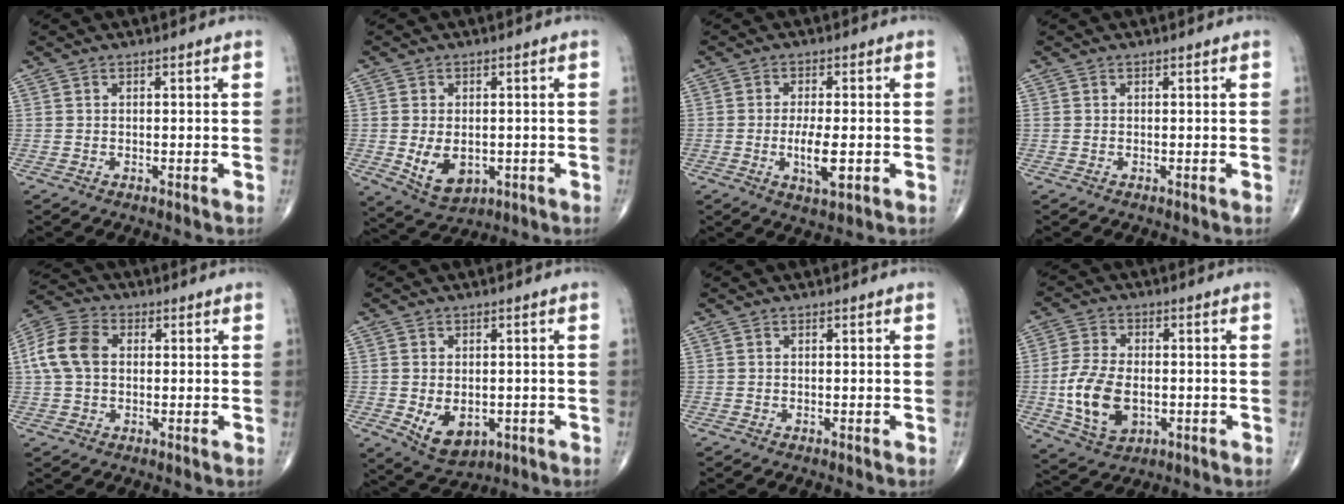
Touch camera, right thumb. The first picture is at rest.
{"total": 7.6, "force": [-1.3, 5.1, 5.5], "torque": [-0.082, -0.007, -0.006]}
{"total": 6.3, "force": [-1.4, 2.2, 5.8], "torque": [-0.104, -0.010, -0.022]}
{"total": 0.0}
{"total": 9.4, "force": [1.1, 6.7, 6.6], "torque": [-0.138, 0.024, 0.015]}
{"total": 7.5, "force": [-1.7, 5.0, 5.4], "torque": [-0.071, -0.006, -0.011]}
{"total": 0.0}
{"total": 11.7, "force": [-1.9, 7.2, 9.0], "torque": [-0.174, 0.001, -0.029]}